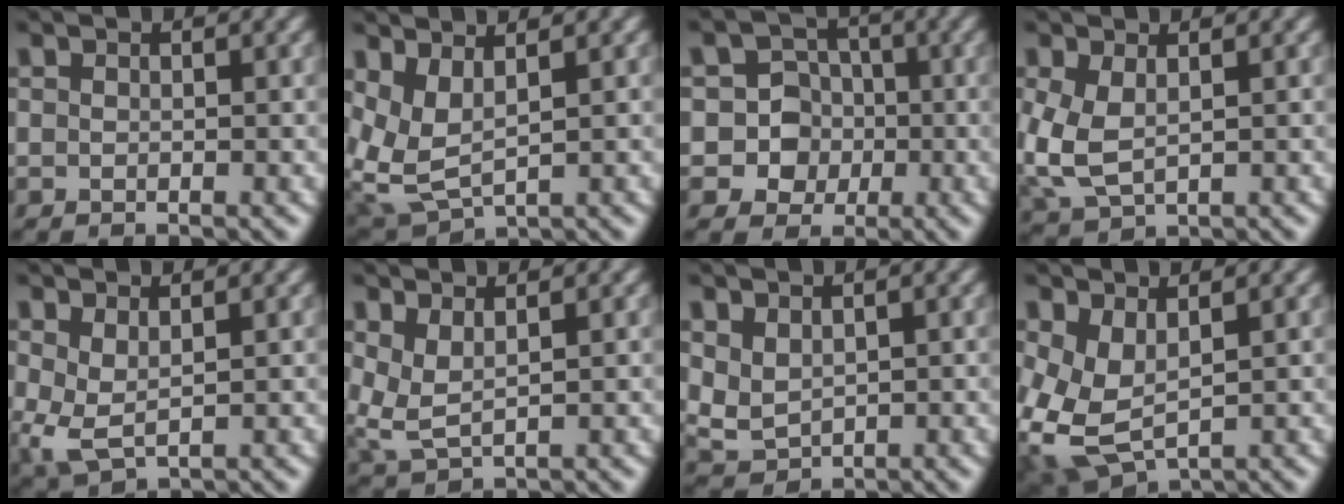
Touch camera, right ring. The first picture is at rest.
{"total": 6.5, "force": [1.1, 5.3, 3.6], "torque": [-0.113, -0.029, 0.031]}
{"total": 9.8, "force": [-1.8, 9.2, 2.9], "torque": [-0.091, -0.043, -0.026]}
{"total": 4.4, "force": [-0.1, 3.4, 2.8], "torque": [-0.093, -0.025, 0.020]}
{"total": 3.3, "force": [0.1, 2.5, 2.2], "torque": [-0.074, -0.031, 0.021]}
{"total": 3.6, "force": [0.9, 2.9, 2.0], "torque": [-0.079, -0.024, 0.028]}
{"total": 3.1, "force": [0.8, 2.7, 1.3], "torque": [-0.057, -0.025, 0.035]}
{"total": 7.6, "force": [-1.2, 6.2, 4.2], "torque": [-0.129, -0.050, 0.004]}